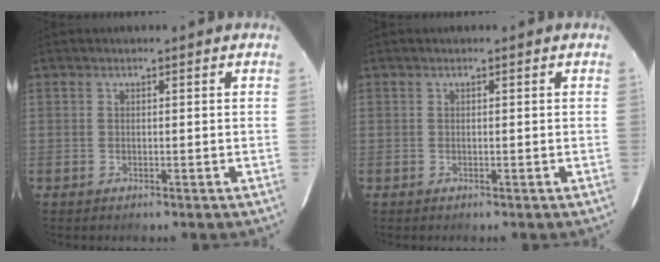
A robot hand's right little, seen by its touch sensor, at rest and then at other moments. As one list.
[{"total": 0.0}]